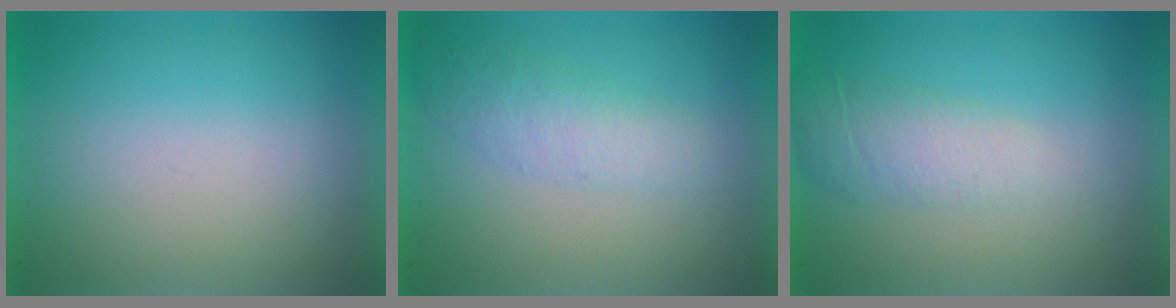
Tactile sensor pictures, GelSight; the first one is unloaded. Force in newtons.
{"total": 2.2}
{"total": 1.0}